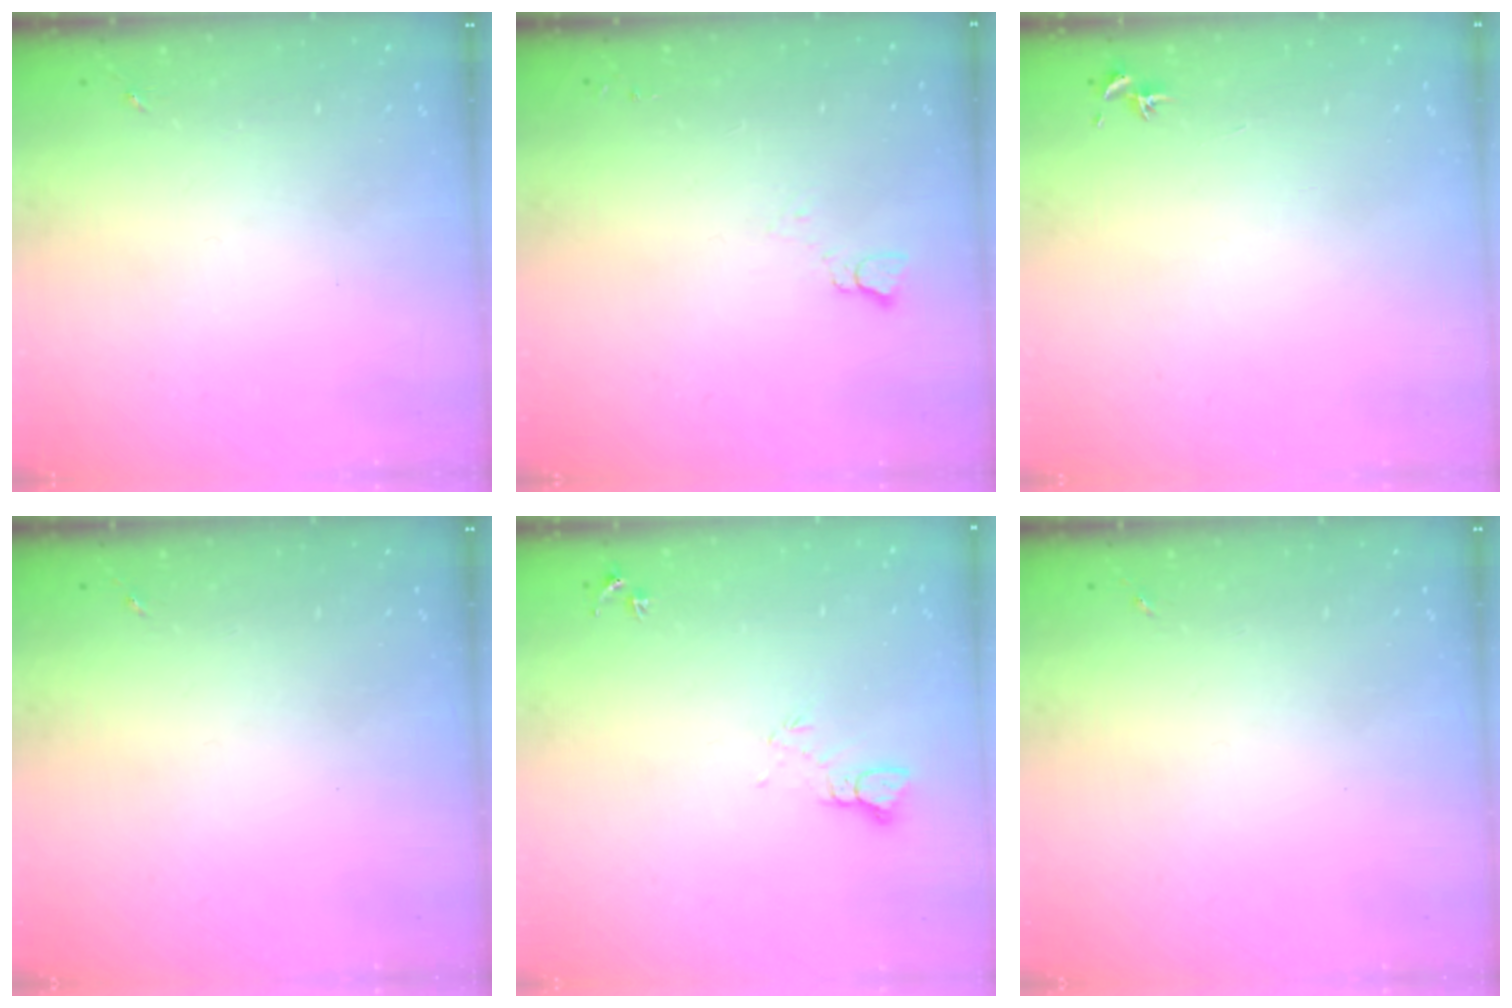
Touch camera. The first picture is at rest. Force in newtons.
{"total": 2.8, "press": 2.7, "slide": 0.3}
{"total": 0.7, "press": 0.7, "slide": 0.3}
{"total": 0.0}
{"total": 3.9, "press": 3.8, "slide": 0.4}
{"total": 0.0}